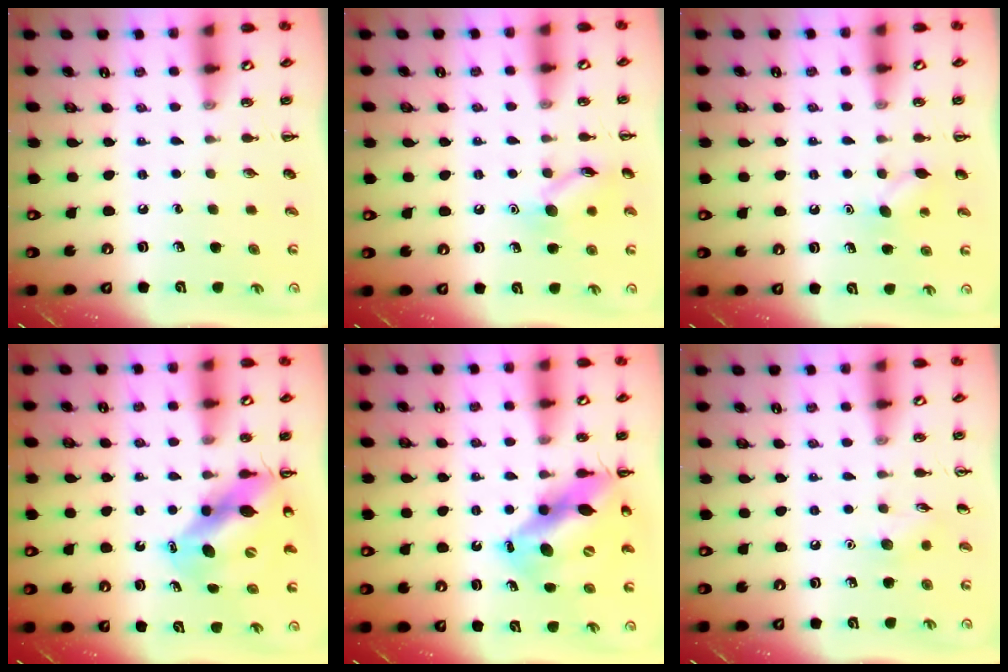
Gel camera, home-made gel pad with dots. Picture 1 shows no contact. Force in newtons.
{"total": 10.9, "press": 10.9, "slide": 0.5}
{"total": 7.4, "press": 7.3, "slide": 1.6}
{"total": 11.3, "press": 10.8, "slide": 3.1}
{"total": 14.6, "press": 14.1, "slide": 4.1}
{"total": 5.6, "press": 5.3, "slide": 1.8}